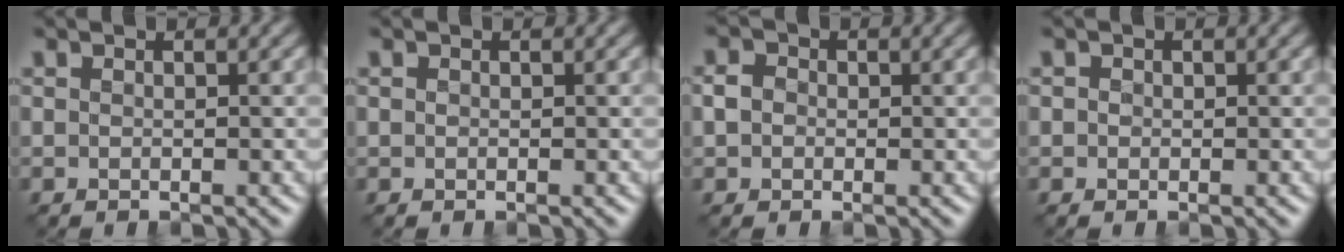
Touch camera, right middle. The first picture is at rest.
{"total": 0.0}
{"total": 1.6, "force": [0.0, 1.4, 0.7], "torque": [-0.013, 0.000, -0.007]}
{"total": 0.6, "force": [0.1, 0.6, 0.2], "torque": [0.001, -0.004, -0.002]}